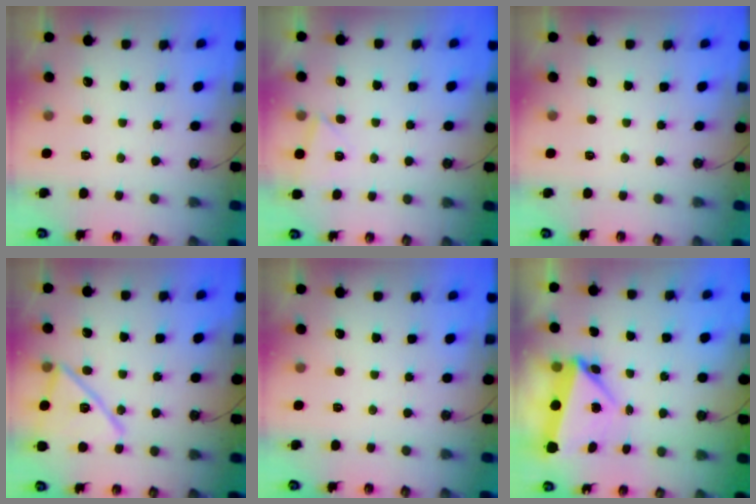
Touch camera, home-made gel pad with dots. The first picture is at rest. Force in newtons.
{"total": 3.9, "press": 2.7, "slide": 2.8}
{"total": 0.0}
{"total": 16.5, "press": 16.5, "slide": 1.2}
{"total": 0.0}
{"total": 10.2, "press": 5.7, "slide": 8.5}